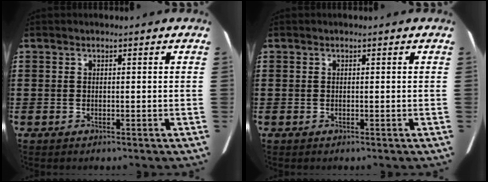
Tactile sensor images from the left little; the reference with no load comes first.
{"total": 0.0}